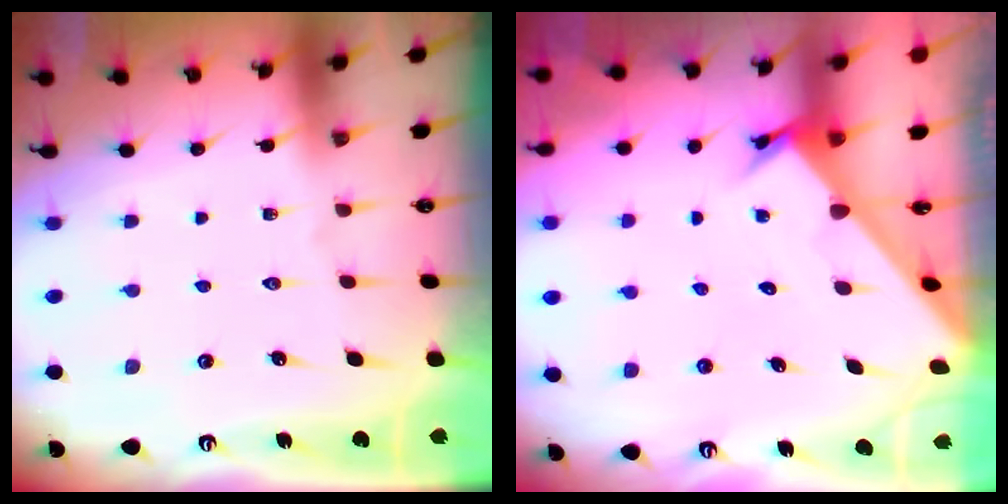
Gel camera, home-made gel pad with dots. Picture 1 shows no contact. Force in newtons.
{"total": 2.1, "press": 2.1, "slide": 0.1}